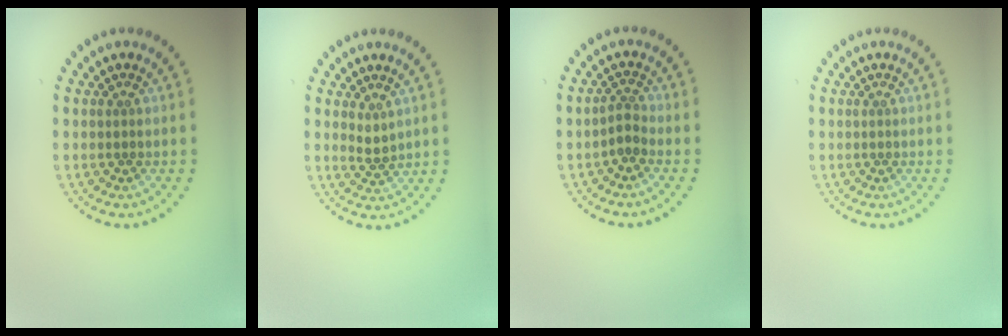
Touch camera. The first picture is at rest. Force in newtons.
{"total": 1.2, "press": 1.0, "slide": 0.7}
{"total": 1.7, "press": 1.1, "slide": 1.2}
{"total": 0.0}